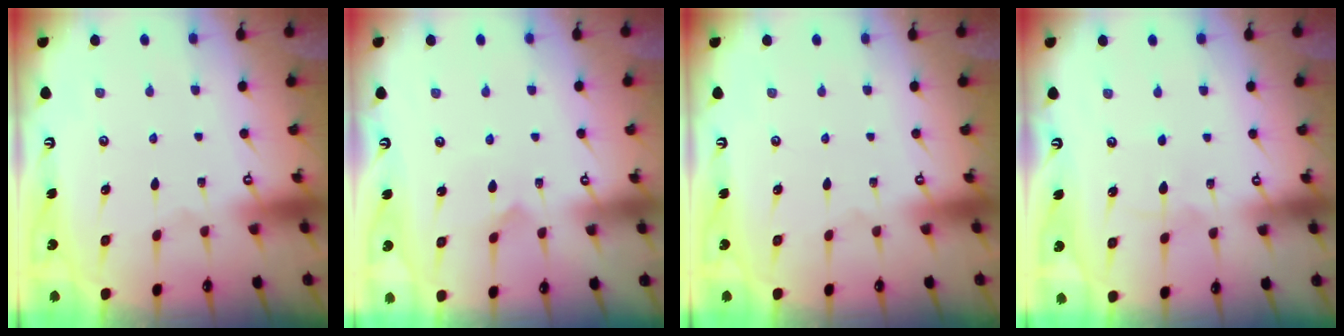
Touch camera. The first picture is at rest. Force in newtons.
{"total": 2.8, "press": 2.8, "slide": 0.3}
{"total": 0.0}
{"total": 4.0, "press": 4.0, "slide": 0.2}